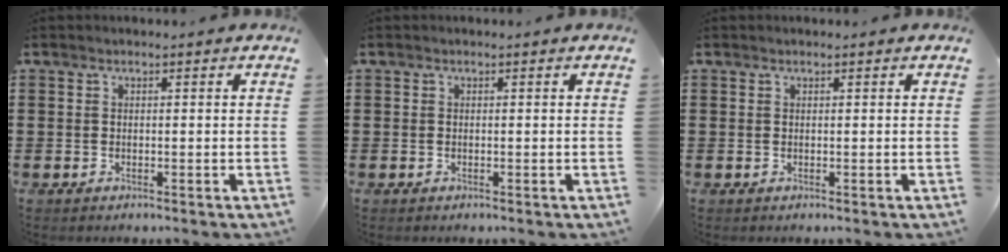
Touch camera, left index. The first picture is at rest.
{"total": 0.0}
{"total": 0.0}